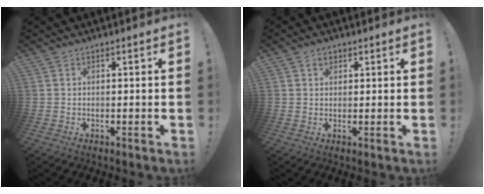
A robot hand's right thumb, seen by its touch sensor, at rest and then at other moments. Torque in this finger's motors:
{"motor_torque": [0.32, 0.71, 0.58, -0.01, -0.01]}